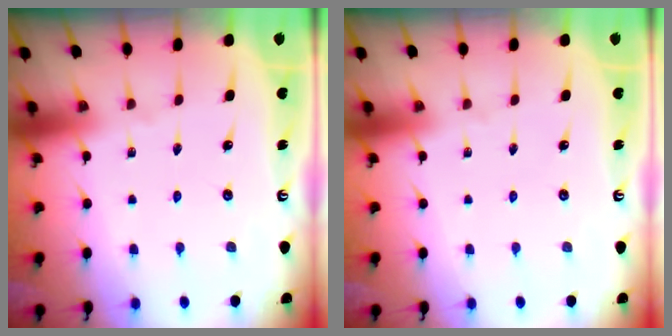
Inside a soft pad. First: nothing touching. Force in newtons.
{"total": 0.0}